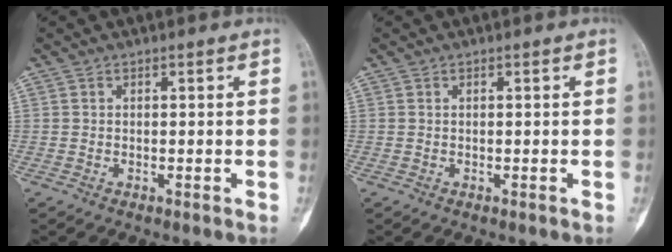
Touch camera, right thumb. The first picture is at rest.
{"total": 0.0}